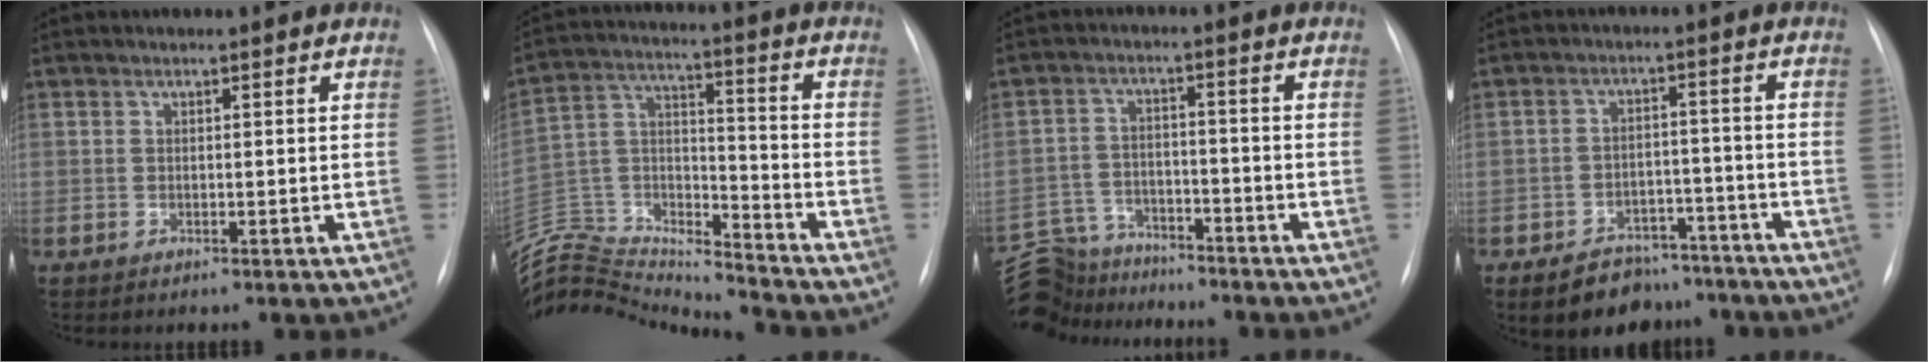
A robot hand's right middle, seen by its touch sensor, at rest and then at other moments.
{"total": 21.5, "force": [-21.0, 1.7, 4.1], "torque": [-0.100, 0.027, -0.358]}
{"total": 10.6, "force": [-10.1, 3.2, 0.7], "torque": [-0.023, 0.025, -0.169]}
{"total": 9.4, "force": [-7.5, 5.2, 2.2], "torque": [-0.015, 0.021, -0.109]}